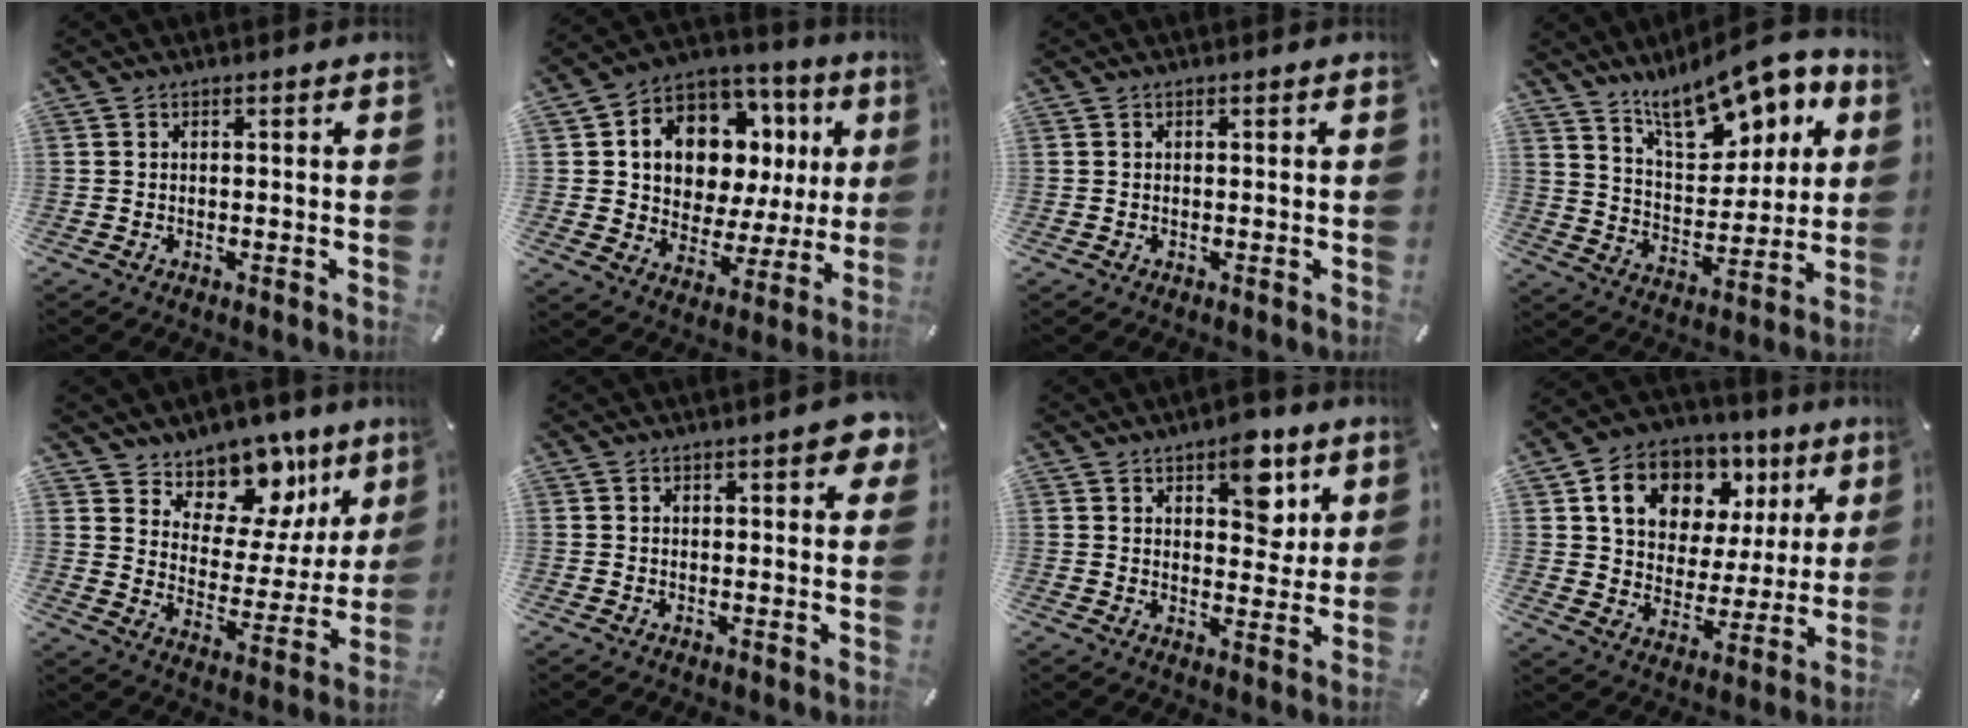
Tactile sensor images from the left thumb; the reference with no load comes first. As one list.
[{"total": 12.3, "force": [4.7, 9.7, 6.1], "torque": [-0.106, -0.038, 0.091]}, {"total": 0.0}, {"total": 16.0, "force": [11.6, 7.3, 8.3], "torque": [-0.137, -0.067, 0.201]}, {"total": 12.1, "force": [9.3, 7.4, 2.0], "torque": [-0.026, -0.100, 0.166]}, {"total": 4.3, "force": [1.7, 1.7, 3.5], "torque": [-0.047, -0.002, 0.024]}, {"total": 9.5, "force": [5.2, 5.6, 5.7], "torque": [-0.047, -0.028, 0.082]}, {"total": 14.3, "force": [7.1, 10.8, 6.3], "torque": [-0.108, -0.029, 0.131]}]